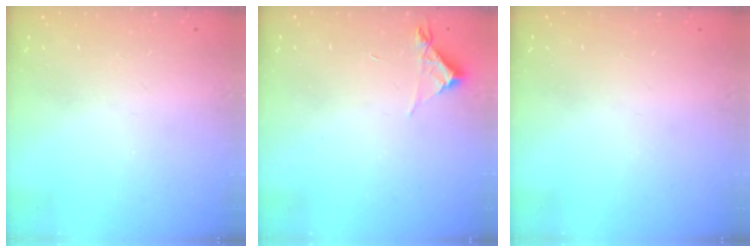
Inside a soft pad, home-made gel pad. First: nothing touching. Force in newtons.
{"total": 4.4, "press": 4.4, "slide": 0.4}
{"total": 0.0}